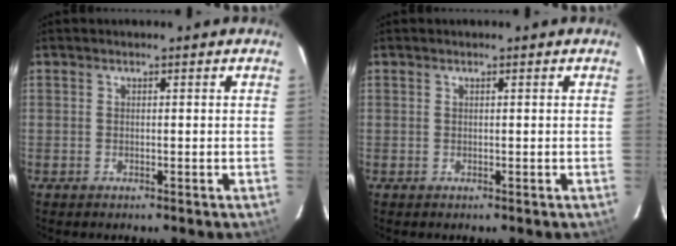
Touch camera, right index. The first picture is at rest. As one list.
[{"total": 0.0}]